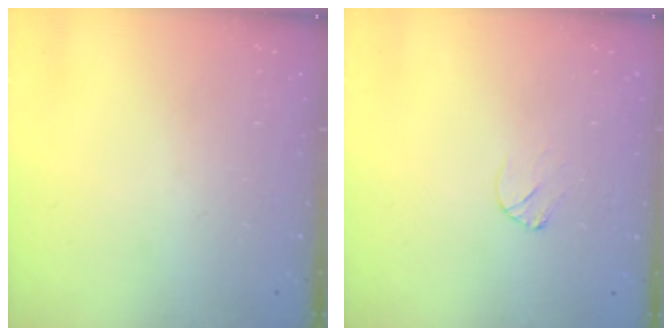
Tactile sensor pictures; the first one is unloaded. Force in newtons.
{"total": 4.7, "press": 4.7, "slide": 0.3}